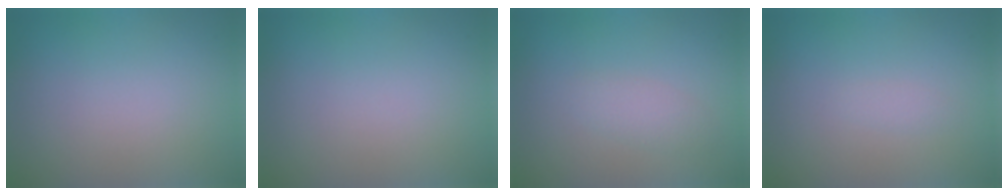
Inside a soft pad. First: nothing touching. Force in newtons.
{"total": 0.0}
{"total": 1.5, "press": 1.5, "slide": 0.1}
{"total": 0.5, "press": 0.5, "slide": 0.0}